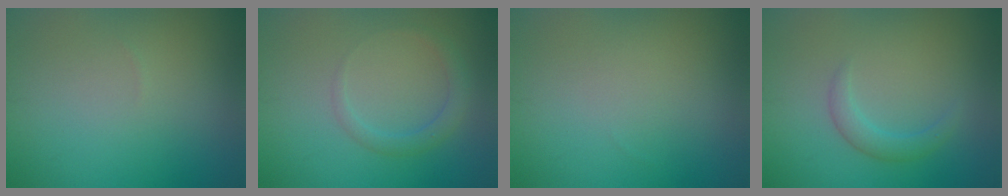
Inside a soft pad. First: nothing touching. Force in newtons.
{"total": 1.9, "press": 1.9, "slide": 0.1}
{"total": 0.0}
{"total": 1.8, "press": 1.8, "slide": 0.1}